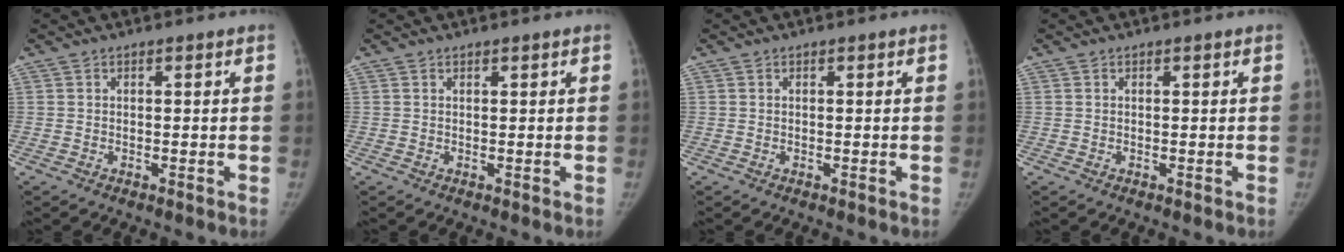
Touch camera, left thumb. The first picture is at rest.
{"total": 0.0}
{"total": 0.0}
{"total": 0.0}